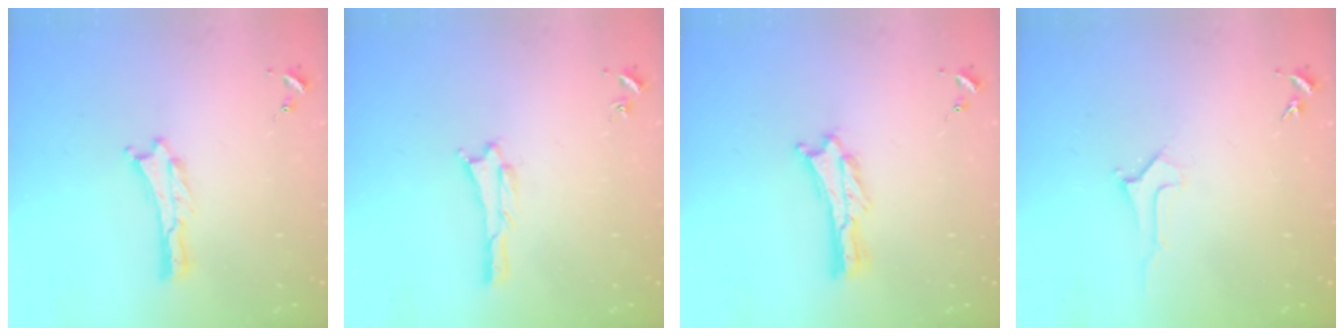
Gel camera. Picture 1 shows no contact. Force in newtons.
{"total": 0.7, "press": 0.7, "slide": 0.2}
{"total": 0.9, "press": 0.9, "slide": 0.2}
{"total": 1.9, "press": 1.9, "slide": 0.2}